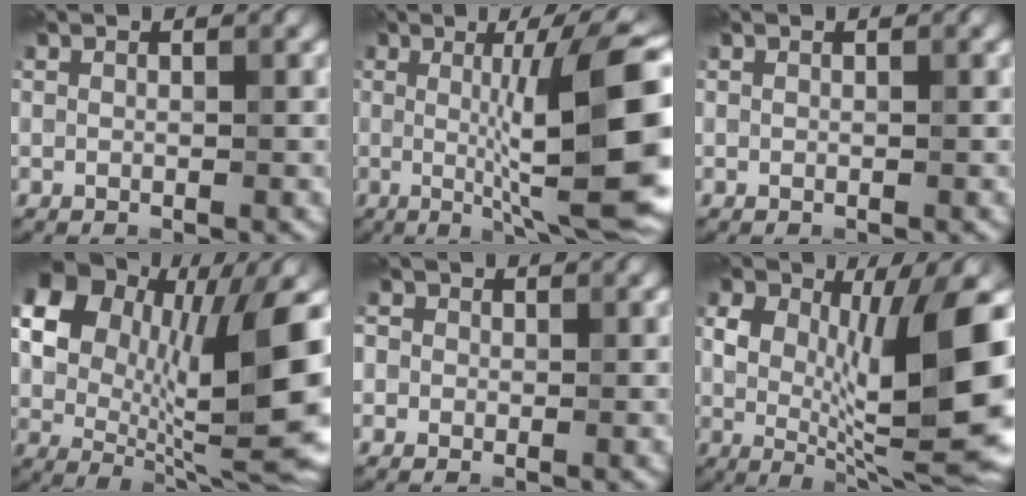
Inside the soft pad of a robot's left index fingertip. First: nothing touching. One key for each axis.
{"total": 13.5, "fx": 0.3, "fy": 2.5, "fz": 13.3, "tx": -0.163, "ty": 0.005, "tz": 0.007}
{"total": 0.0}
{"total": 17.4, "fx": 4.8, "fy": 9.7, "fz": 13.7, "tx": -0.203, "ty": -0.003, "tz": 0.094}
{"total": 3.0, "fx": 0.9, "fy": 2.6, "fz": 1.1, "tx": 0.001, "ty": 0.020, "tz": -0.016}
{"total": 12.0, "fx": 1.2, "fy": 4.8, "fz": 11.0, "tx": -0.154, "ty": -0.003, "tz": 0.014}